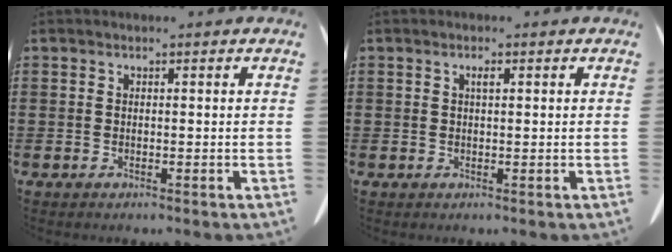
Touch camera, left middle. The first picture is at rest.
{"total": 1.1, "force": [0.3, 0.3, 1.0], "torque": [-0.020, 0.002, 0.005]}